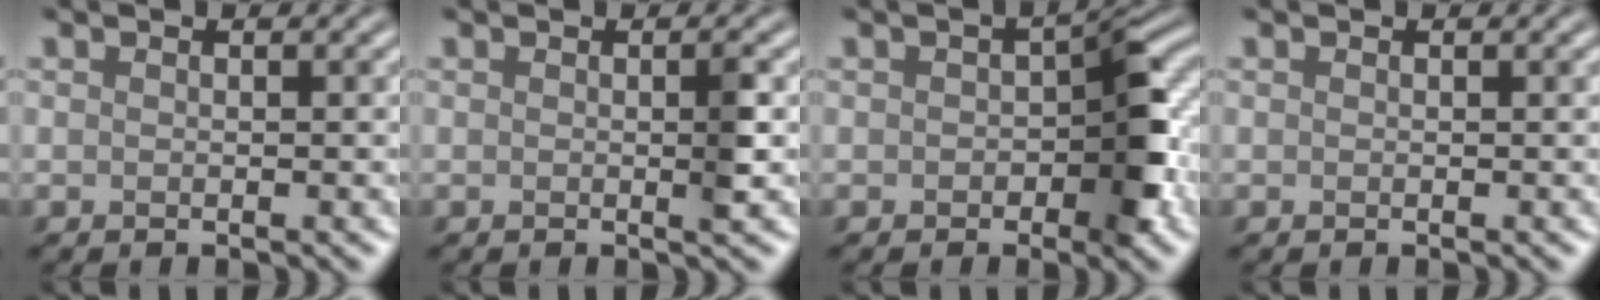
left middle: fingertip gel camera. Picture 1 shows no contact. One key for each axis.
{"total": 1.3, "fx": 0.0, "fy": 0.1, "fz": 1.3, "tx": -0.021, "ty": -0.002, "tz": -0.002}
{"total": 5.0, "fx": -0.8, "fy": 2.6, "fz": 4.2, "tx": -0.045, "ty": 0.003, "tz": -0.014}
{"total": 0.0}